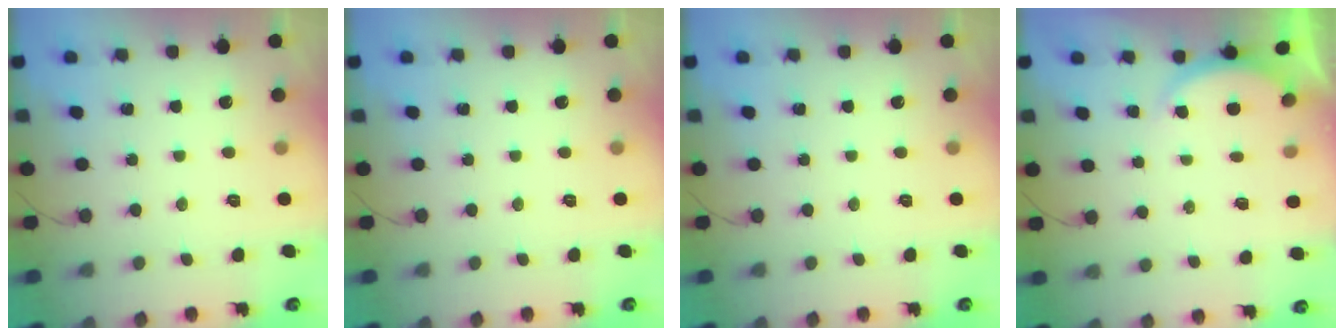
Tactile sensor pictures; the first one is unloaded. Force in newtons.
{"total": 0.0}
{"total": 0.0}
{"total": 2.2, "press": 2.2, "slide": 0.6}